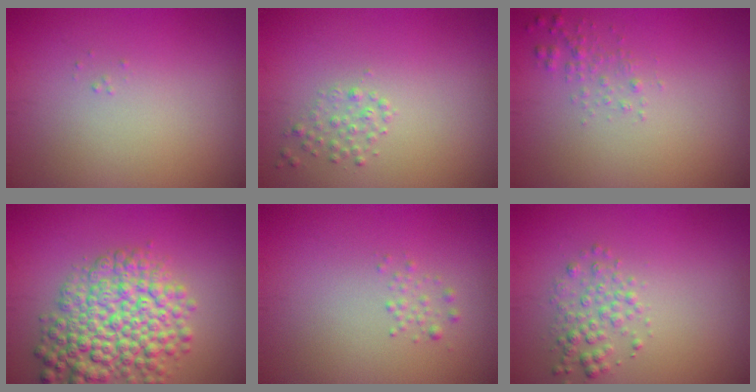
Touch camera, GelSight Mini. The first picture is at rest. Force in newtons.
{"total": 1.1, "press": 1.1, "slide": 0.0}
{"total": 1.1, "press": 1.1, "slide": 0.1}
{"total": 7.7, "press": 7.7, "slide": 0.2}
{"total": 0.8, "press": 0.8, "slide": 0.0}
{"total": 2.0, "press": 2.0, "slide": 0.1}